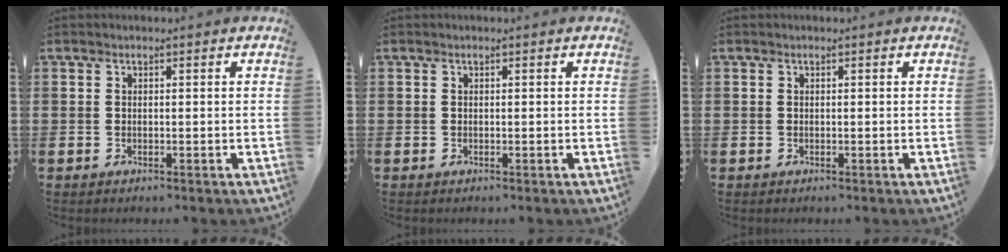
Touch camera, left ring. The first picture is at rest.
{"total": 0.0}
{"total": 0.0}